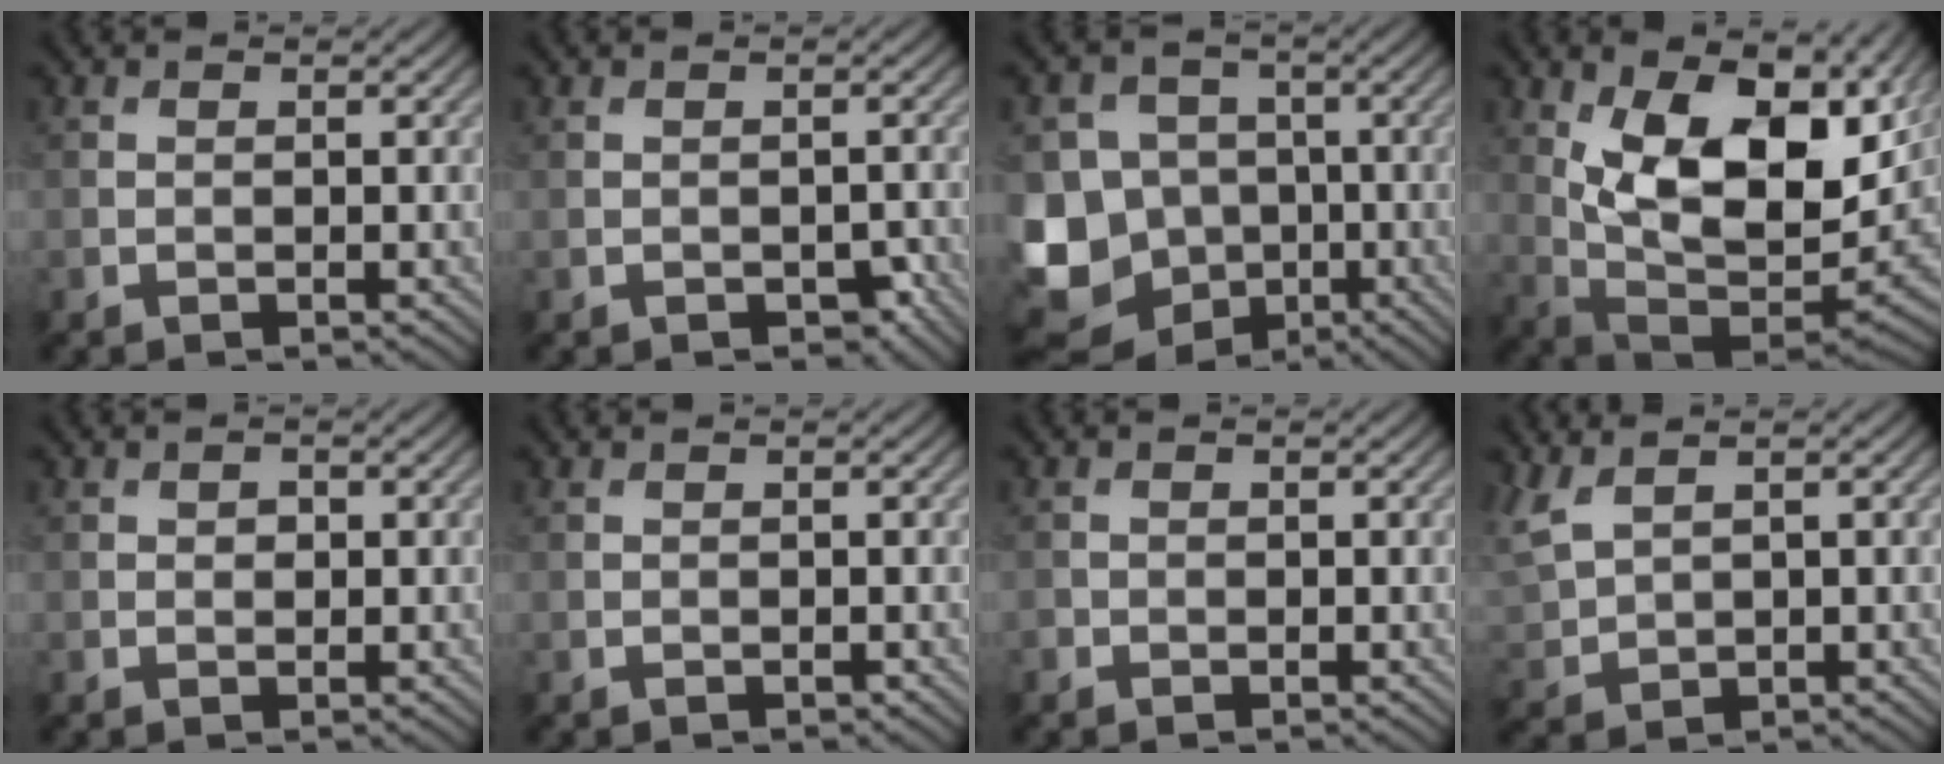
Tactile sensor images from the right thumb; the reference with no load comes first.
{"total": 1.9, "force": [-1.0, 1.1, 1.2], "torque": [-0.020, -0.006, -0.012]}
{"total": 13.5, "force": [-4.5, 11.6, 5.4], "torque": [-0.160, -0.032, -0.102]}
{"total": 15.8, "force": [5.6, 7.6, 12.6], "torque": [-0.224, -0.006, 0.105]}
{"total": 0.9, "force": [0.2, 0.7, 0.5], "torque": [-0.007, -0.002, 0.001]}
{"total": 0.0}
{"total": 0.6, "force": [-0.4, 0.4, 0.0], "torque": [0.001, -0.004, -0.008]}
{"total": 4.4, "force": [2.8, 2.0, 2.9], "torque": [-0.089, 0.008, 0.061]}